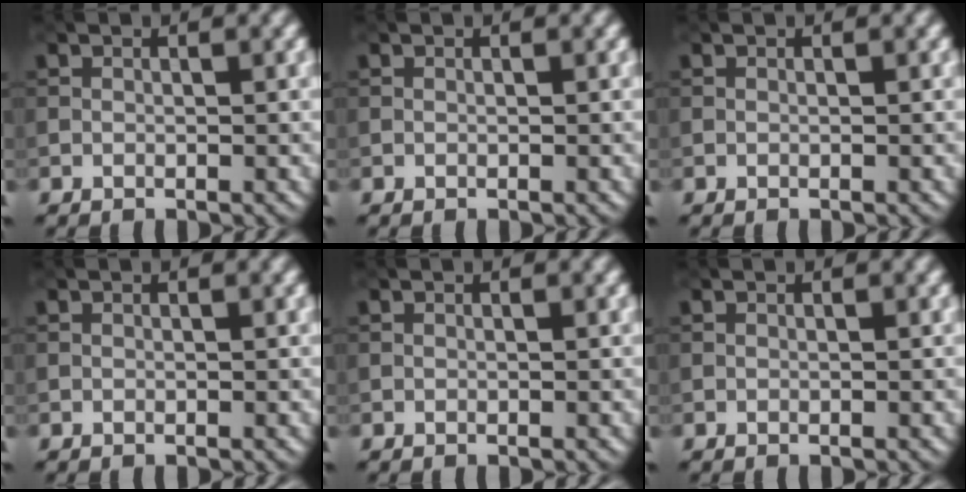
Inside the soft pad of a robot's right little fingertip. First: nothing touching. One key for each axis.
{"total": 0.0}
{"total": 0.0}
{"total": 0.0}
{"total": 0.0}
{"total": 0.0}